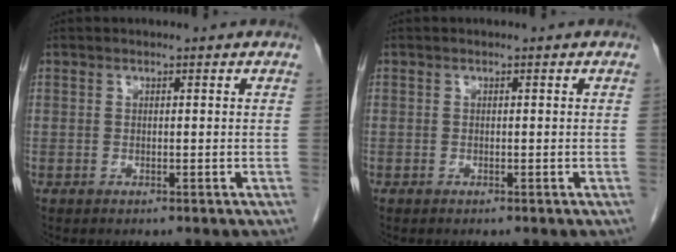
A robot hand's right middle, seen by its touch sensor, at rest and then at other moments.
{"total": 0.0}